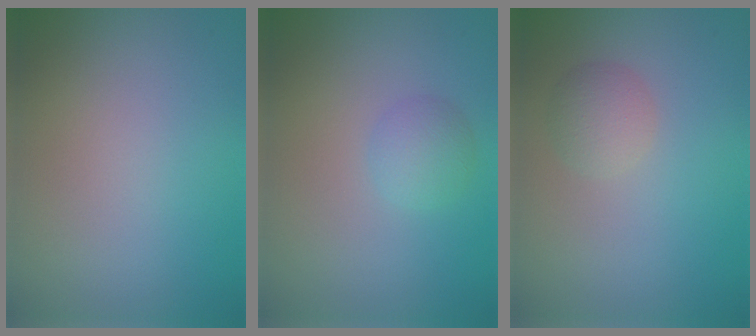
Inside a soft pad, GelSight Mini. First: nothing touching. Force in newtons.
{"total": 1.9, "press": 1.9, "slide": 0.1}
{"total": 2.0, "press": 2.0, "slide": 0.1}